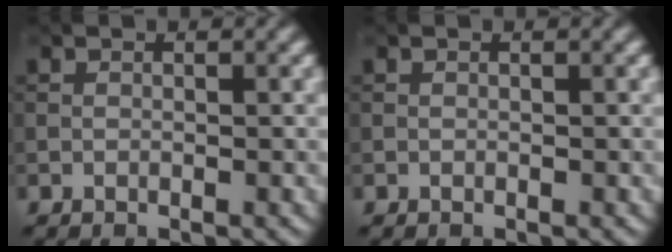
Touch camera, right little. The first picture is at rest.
{"total": 0.0}